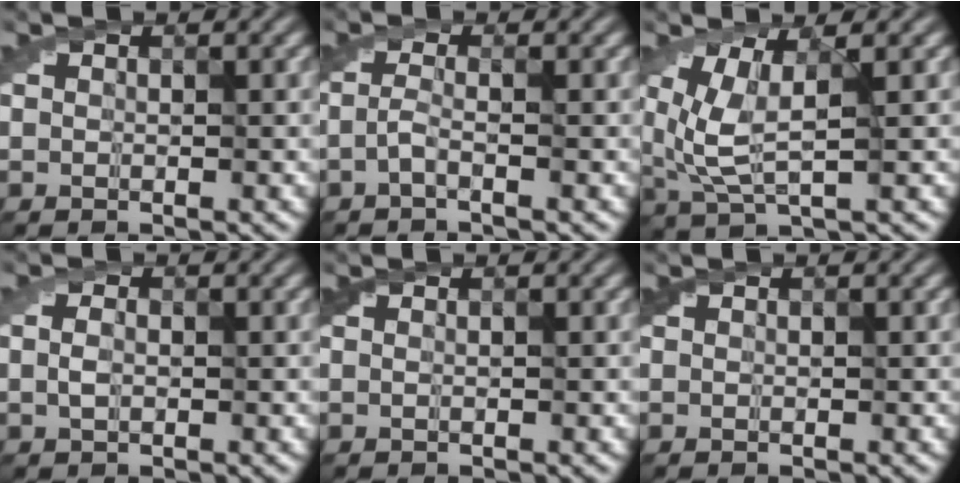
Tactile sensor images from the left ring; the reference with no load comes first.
{"total": 1.4, "force": [-0.8, -0.3, 1.1], "torque": [-0.032, -0.002, -0.021]}
{"total": 4.3, "force": [0.8, 1.2, 4.1], "torque": [-0.111, -0.009, 0.021]}
{"total": 1.5, "force": [0.0, 0.9, 1.2], "torque": [-0.034, 0.001, 0.004]}
{"total": 0.0}
{"total": 0.0}